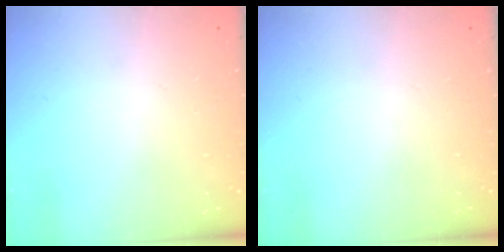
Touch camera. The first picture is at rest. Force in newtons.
{"total": 0.0}